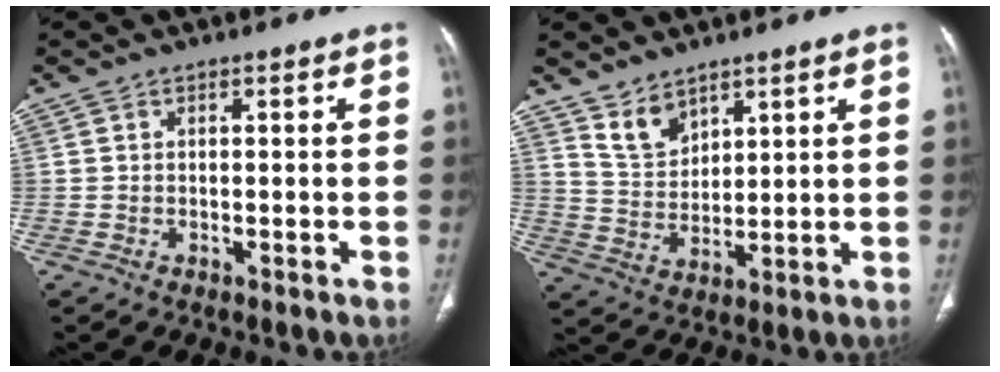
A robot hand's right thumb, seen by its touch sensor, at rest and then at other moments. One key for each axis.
{"total": 6.1, "fx": 4.7, "fy": 3.2, "fz": 2.2, "tx": -0.026, "ty": -0.035, "tz": 0.103}